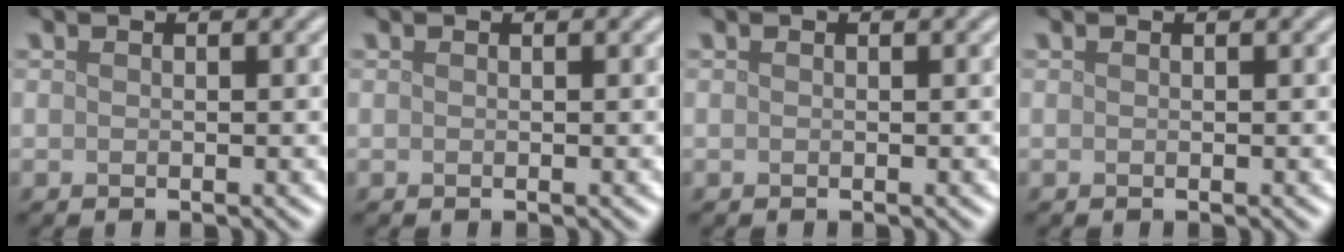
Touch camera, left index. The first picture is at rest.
{"total": 0.0}
{"total": 0.0}
{"total": 0.0}